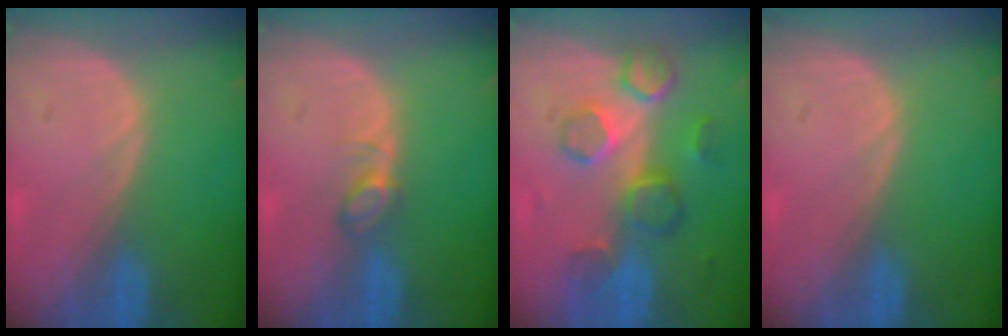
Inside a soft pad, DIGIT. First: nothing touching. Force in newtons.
{"total": 2.5, "press": 2.4, "slide": 0.3}
{"total": 8.6, "press": 7.7, "slide": 3.8}
{"total": 0.0}